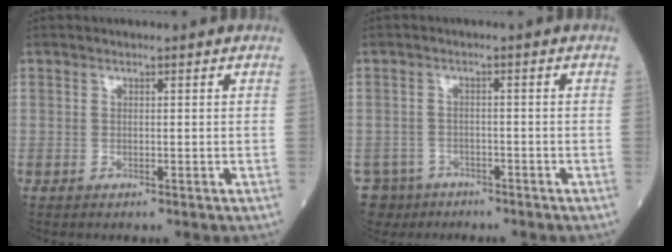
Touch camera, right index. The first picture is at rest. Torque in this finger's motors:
{"motor_torque": [0.67, -0.64, 0.30, 0.02]}